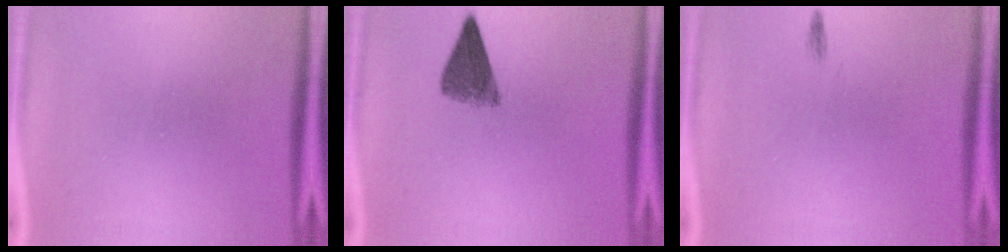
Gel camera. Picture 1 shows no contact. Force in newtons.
{"total": 5.3}
{"total": 0.5}